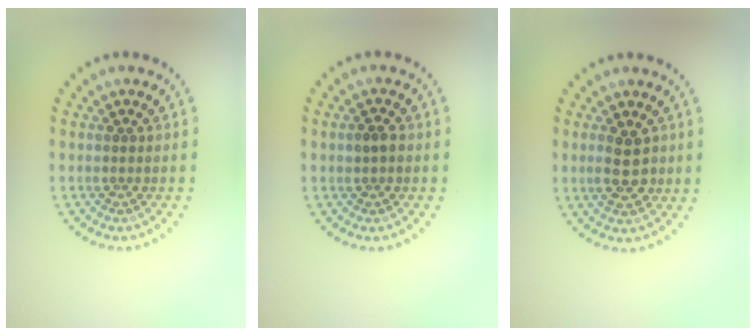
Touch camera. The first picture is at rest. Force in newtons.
{"total": 1.5, "press": 1.5, "slide": 0.1}
{"total": 3.0, "press": 3.0, "slide": 0.2}